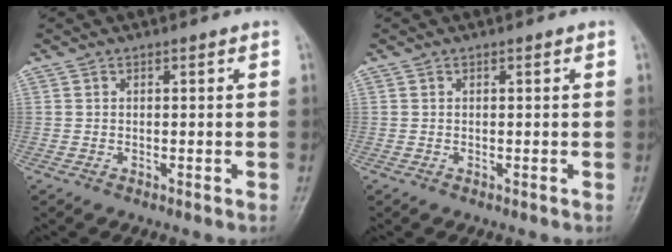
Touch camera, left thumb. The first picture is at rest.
{"total": 0.0}